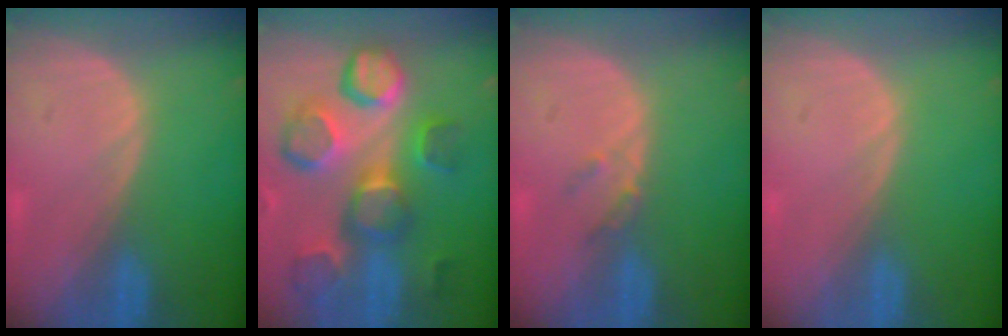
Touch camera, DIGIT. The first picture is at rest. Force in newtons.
{"total": 12.5, "press": 11.1, "slide": 5.8}
{"total": 1.8, "press": 1.6, "slide": 0.8}
{"total": 0.0}